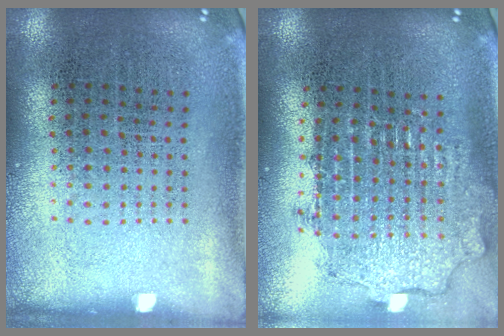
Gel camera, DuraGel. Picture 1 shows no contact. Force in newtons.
{"total": 1.9, "press": 1.5, "slide": 1.2}